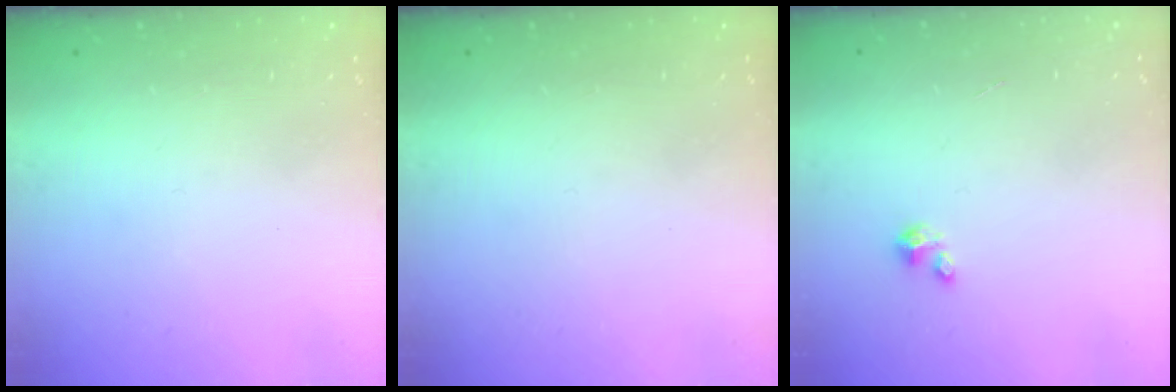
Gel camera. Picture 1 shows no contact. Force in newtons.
{"total": 0.0}
{"total": 0.6, "press": 0.6, "slide": 0.3}